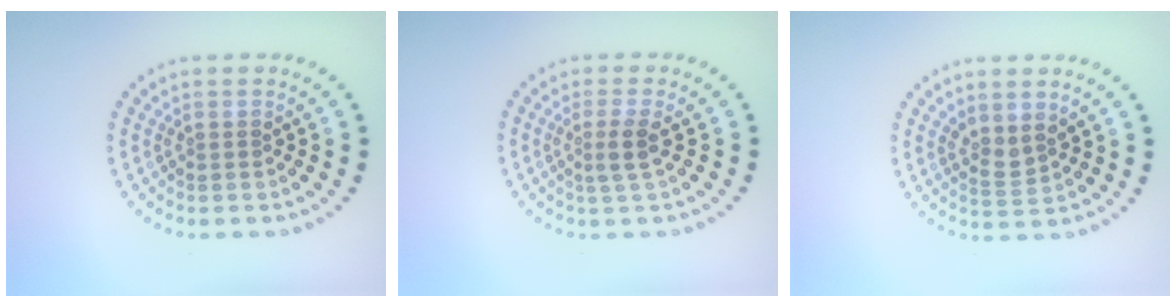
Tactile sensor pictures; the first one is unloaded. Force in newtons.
{"total": 1.7, "press": 1.3, "slide": 1.1}
{"total": 1.8, "press": 1.4, "slide": 1.1}